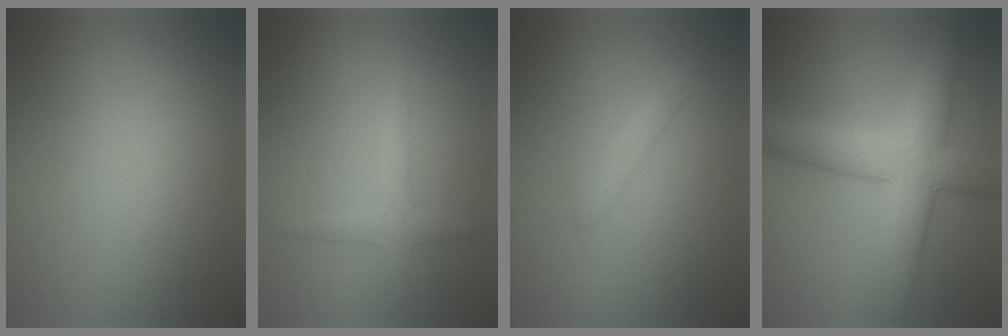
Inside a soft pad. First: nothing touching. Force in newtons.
{"total": 2.0, "press": 2.0, "slide": 0.1}
{"total": 1.3, "press": 1.3, "slide": 0.1}
{"total": 7.2, "press": 7.2, "slide": 0.2}